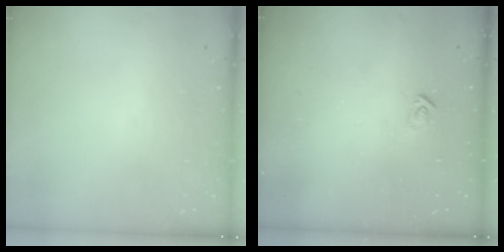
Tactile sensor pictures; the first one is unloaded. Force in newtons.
{"total": 2.9, "press": 2.9, "slide": 0.3}